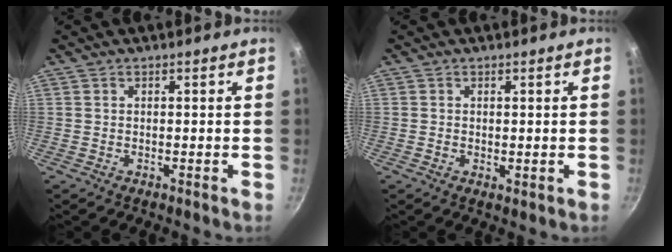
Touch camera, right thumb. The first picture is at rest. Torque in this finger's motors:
{"motor_torque": [-0.10, -0.03, -0.33, 0.02, 0.09]}